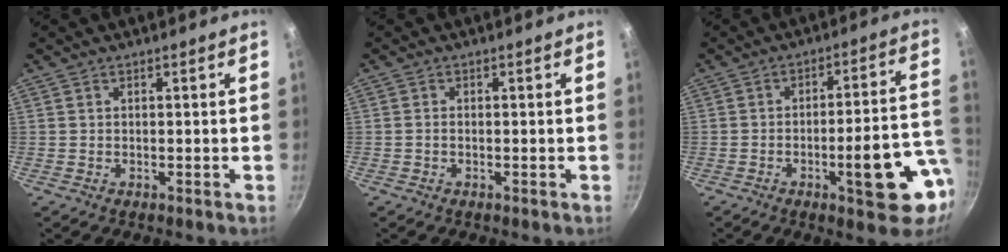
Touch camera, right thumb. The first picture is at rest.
{"total": 0.6, "force": [-0.2, 0.4, 0.4], "torque": [-0.007, 0.004, -0.006]}
{"total": 14.3, "force": [-5.3, 3.9, 12.8], "torque": [-0.143, 0.037, -0.069]}